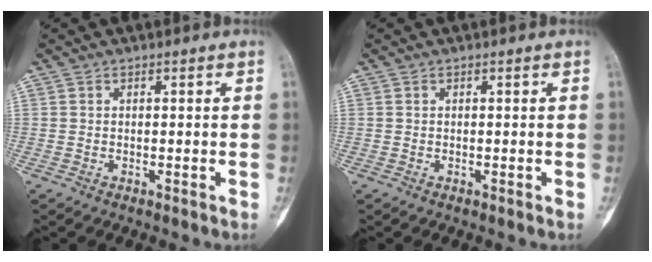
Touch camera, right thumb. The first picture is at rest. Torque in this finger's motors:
{"motor_torque": [0.09, 0.07, -0.02, -0.01, 0.02]}